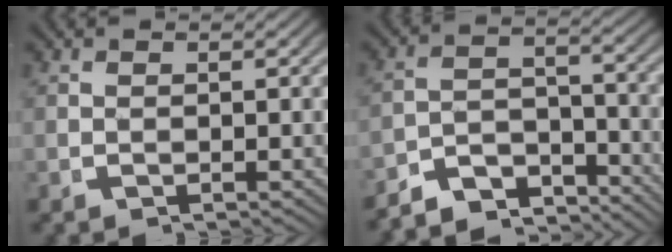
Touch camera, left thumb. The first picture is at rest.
{"total": 7.9, "force": [-5.9, 4.1, 3.2], "torque": [-0.049, -0.030, -0.095]}